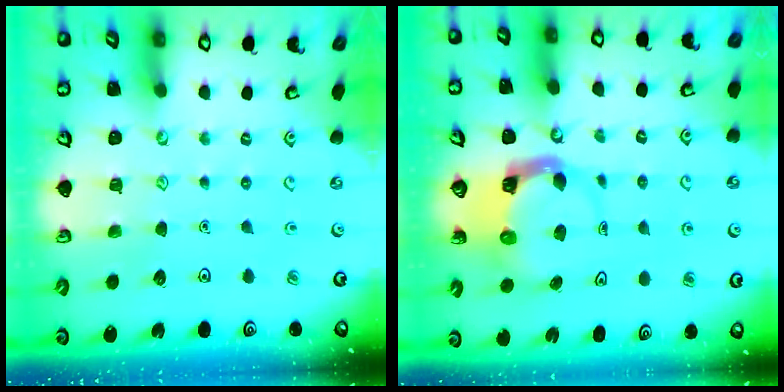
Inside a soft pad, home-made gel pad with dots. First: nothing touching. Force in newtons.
{"total": 5.6, "press": 5.6, "slide": 0.8}